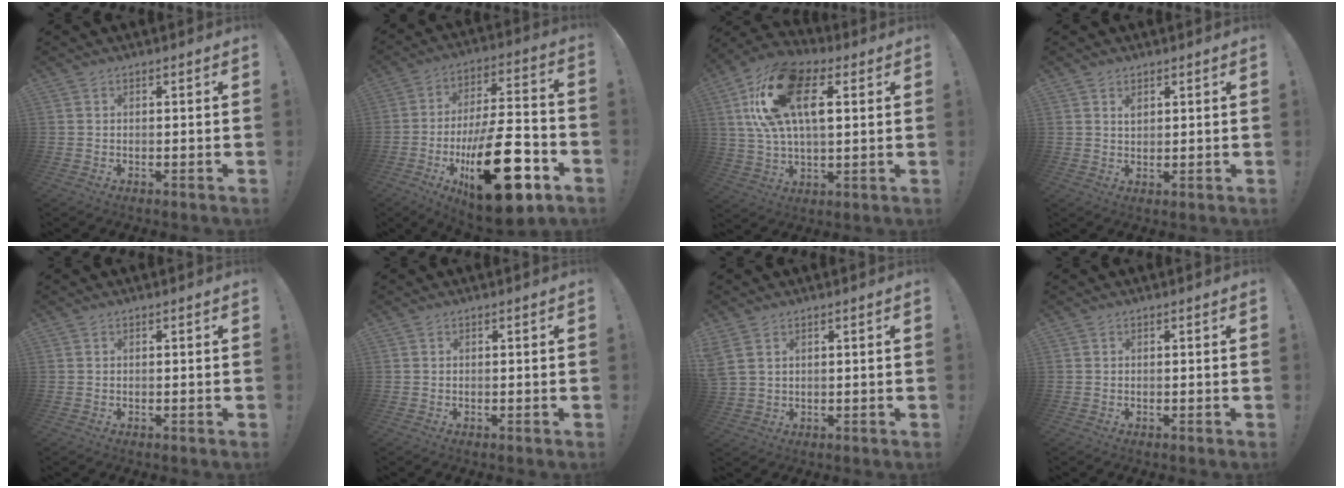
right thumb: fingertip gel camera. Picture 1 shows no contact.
{"total": 28.1, "force": [-10.0, 11.5, 23.7], "torque": [-0.392, 0.061, -0.148]}
{"total": 21.0, "force": [6.4, 11.7, 16.2], "torque": [-0.293, 0.003, 0.113]}
{"total": 1.8, "force": [1.3, 1.0, 0.8], "torque": [0.006, -0.010, 0.019]}
{"total": 0.0}
{"total": 0.0}
{"total": 4.5, "force": [2.4, 2.8, 2.6], "torque": [-0.067, -0.001, 0.049]}
{"total": 0.0}